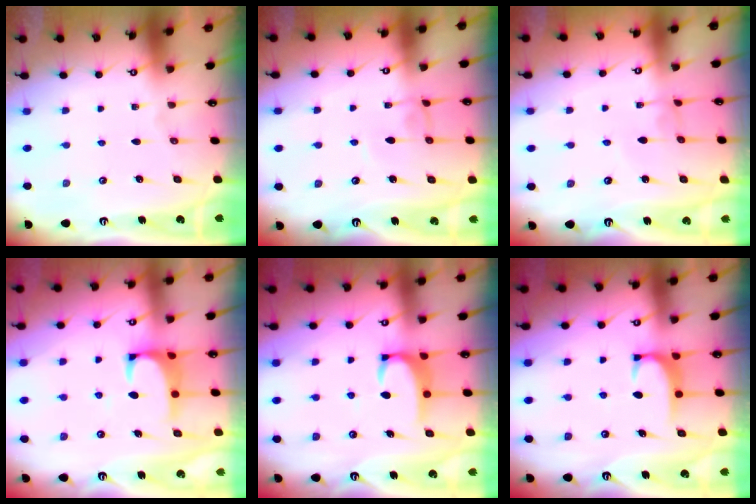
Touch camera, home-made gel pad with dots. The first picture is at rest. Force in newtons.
{"total": 2.6, "press": 2.6, "slide": 0.1}
{"total": 3.6, "press": 3.6, "slide": 0.1}
{"total": 1.5, "press": 1.4, "slide": 0.5}
{"total": 3.2, "press": 3.2, "slide": 0.3}
{"total": 1.6, "press": 1.5, "slide": 0.5}